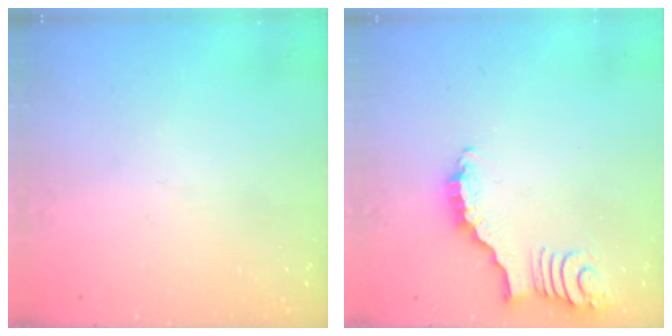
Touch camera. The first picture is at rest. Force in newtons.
{"total": 2.2, "press": 2.2, "slide": 0.4}